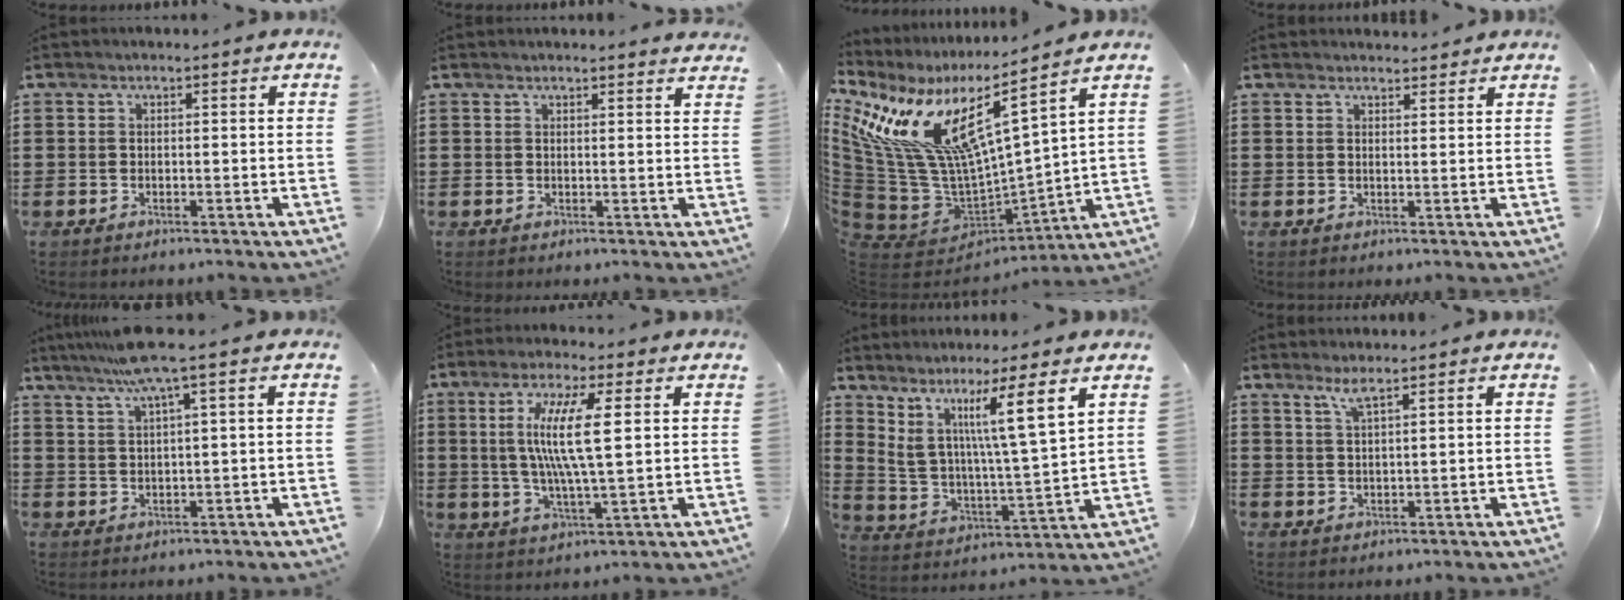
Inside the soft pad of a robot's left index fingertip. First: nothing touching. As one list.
[{"total": 1.5, "force": [1.5, 0.3, 0.0], "torque": [-0.004, 0.001, 0.030]}, {"total": 12.0, "force": [7.1, 4.1, 8.8], "torque": [-0.229, -0.072, 0.115]}, {"total": 1.8, "force": [1.8, 0.2, 0.1], "torque": [-0.006, 0.003, 0.035]}, {"total": 5.9, "force": [3.3, -0.6, 4.8], "torque": [-0.101, 0.000, 0.057]}, {"total": 9.8, "force": [2.3, 1.5, 9.4], "torque": [-0.190, 0.001, 0.033]}, {"total": 8.6, "force": [6.1, -0.4, 6.0], "torque": [-0.132, -0.038, 0.096]}, {"total": 2.6, "force": [1.9, 0.1, 1.8], "torque": [-0.041, 0.001, 0.035]}]